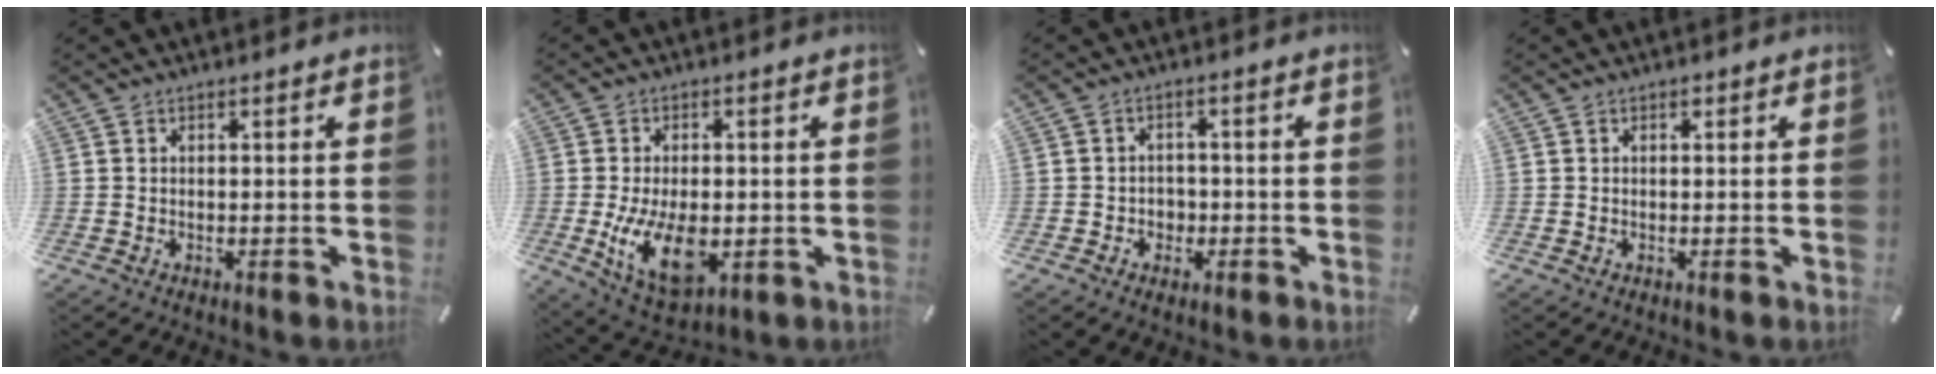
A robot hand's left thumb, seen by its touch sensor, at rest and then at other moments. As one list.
[{"total": 13.0, "force": [-2.1, 7.6, 10.4], "torque": [-0.200, -0.017, -0.035]}, {"total": 3.0, "force": [-0.9, 2.8, 0.8], "torque": [-0.007, 0.002, -0.021]}, {"total": 0.6, "force": [0.3, 0.5, 0.3], "torque": [-0.006, 0.001, 0.005]}]